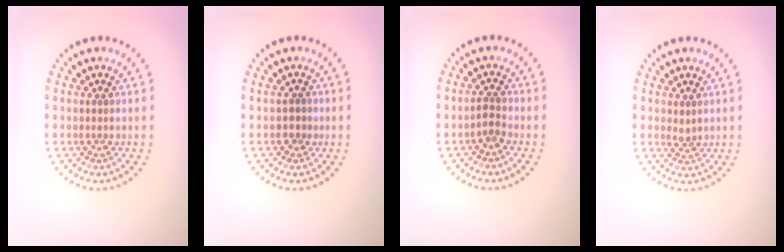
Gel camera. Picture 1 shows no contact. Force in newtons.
{"total": 1.1, "press": 1.0, "slide": 0.3}
{"total": 1.3, "press": 1.1, "slide": 0.7}
{"total": 0.9, "press": 0.7, "slide": 0.5}